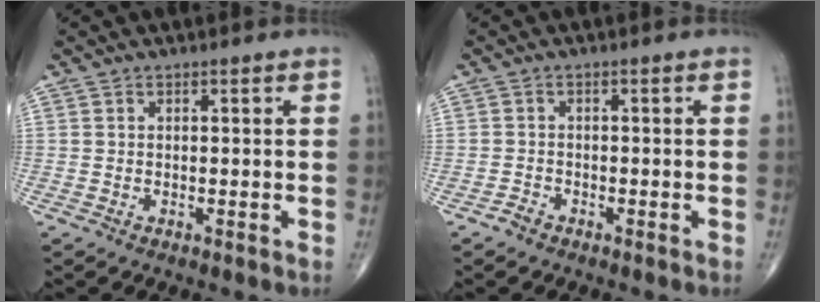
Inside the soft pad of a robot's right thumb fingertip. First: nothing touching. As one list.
[{"total": 1.4, "force": [-1.1, 0.7, 0.2], "torque": [-0.006, 0.003, -0.024]}]